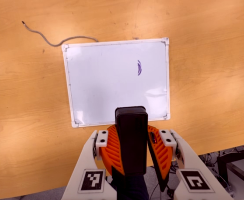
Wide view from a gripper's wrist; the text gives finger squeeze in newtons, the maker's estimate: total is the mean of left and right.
{"total": 10.0, "left": 10.0, "right": 9.9}